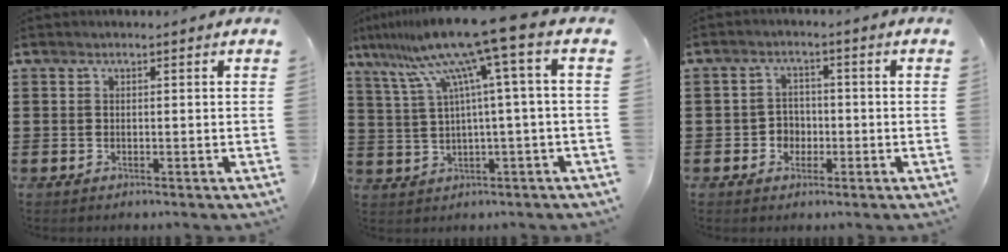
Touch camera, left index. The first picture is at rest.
{"total": 10.9, "force": [5.7, -0.3, 9.3], "torque": [-0.220, -0.026, 0.087]}
{"total": 3.0, "force": [-1.2, 2.6, 1.0], "torque": [-0.027, 0.006, -0.028]}